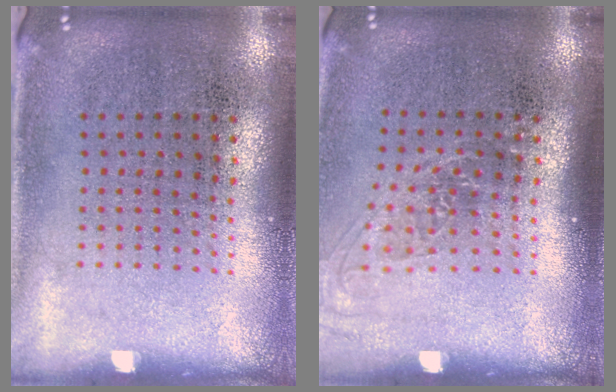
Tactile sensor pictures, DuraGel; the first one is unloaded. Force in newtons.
{"total": 1.3, "press": 1.1, "slide": 0.8}